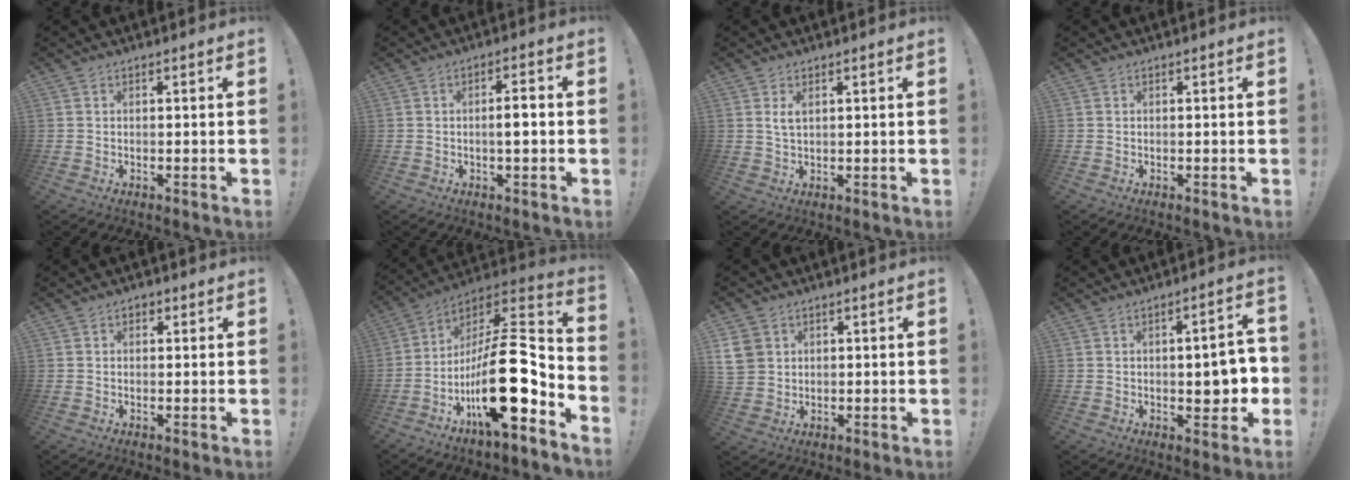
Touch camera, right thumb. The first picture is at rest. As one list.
[{"total": 4.1, "force": [-0.7, 0.6, 4.0], "torque": [-0.067, 0.004, -0.017]}, {"total": 3.0, "force": [1.2, 1.3, 2.4], "torque": [-0.050, 0.002, 0.022]}, {"total": 0.0}, {"total": 1.5, "force": [0.1, 1.3, 0.8], "torque": [-0.007, 0.001, 0.001]}, {"total": 24.6, "force": [-6.7, 8.5, 22.0], "torque": [-0.381, 0.023, -0.111]}, {"total": 6.7, "force": [2.0, 5.8, 2.6], "torque": [-0.048, -0.004, 0.042]}, {"total": 8.6, "force": [-0.9, 3.2, 7.9], "torque": [-0.090, -0.004, -0.015]}]